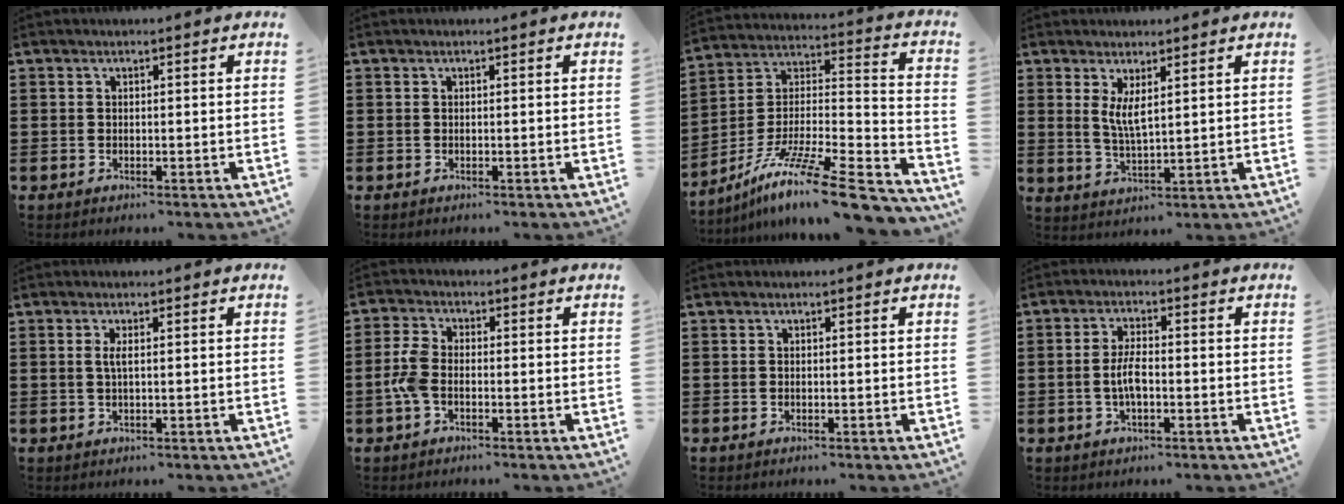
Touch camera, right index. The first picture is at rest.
{"total": 0.0}
{"total": 14.2, "force": [-10.5, 1.6, 9.4], "torque": [-0.155, 0.020, -0.190]}
{"total": 3.8, "force": [1.6, 1.0, 3.3], "torque": [-0.070, -0.001, 0.029]}
{"total": 1.7, "force": [0.3, 0.3, 1.7], "torque": [-0.034, 0.001, 0.004]}
{"total": 4.4, "force": [-1.3, 2.4, 3.5], "torque": [-0.097, -0.006, -0.033]}
{"total": 0.0}
{"total": 4.2, "force": [-0.8, 1.3, 3.9], "torque": [-0.085, -0.003, -0.020]}